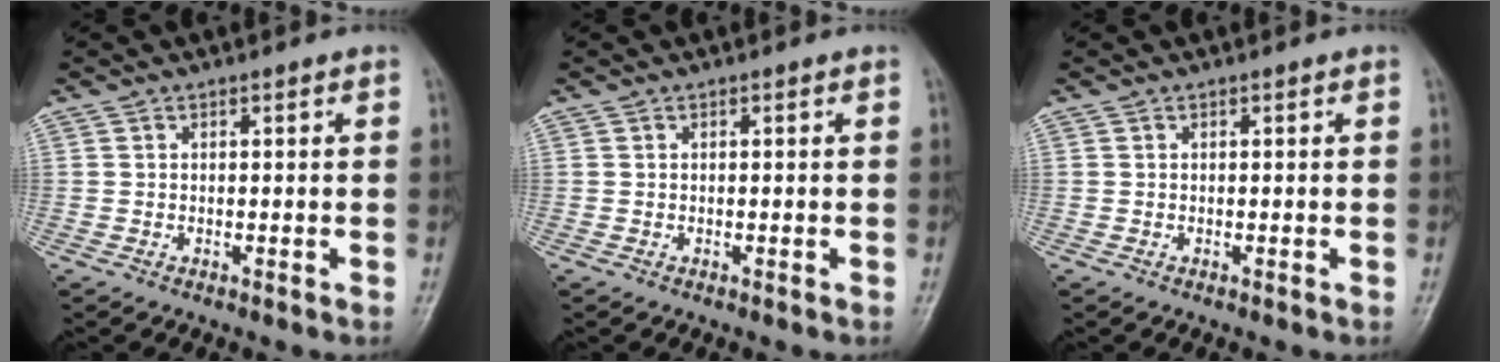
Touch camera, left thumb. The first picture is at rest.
{"total": 0.0}
{"total": 0.0}